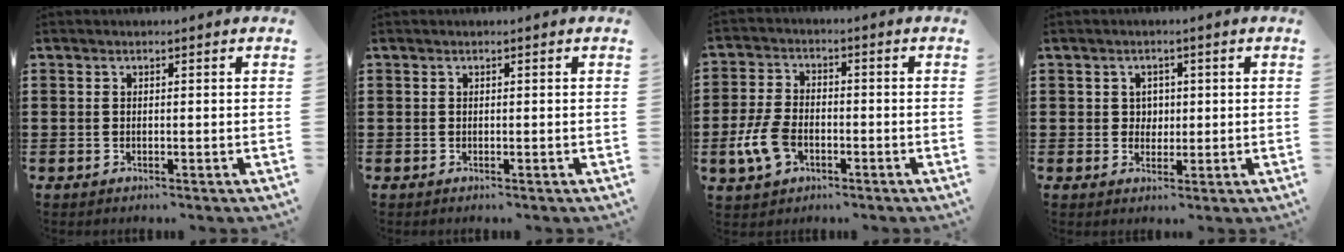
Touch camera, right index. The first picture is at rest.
{"total": 0.0}
{"total": 6.5, "force": [-2.3, 3.9, 4.6], "torque": [-0.121, -0.004, -0.050]}
{"total": 2.3, "force": [0.6, 2.1, 0.6], "torque": [-0.020, 0.010, 0.008]}